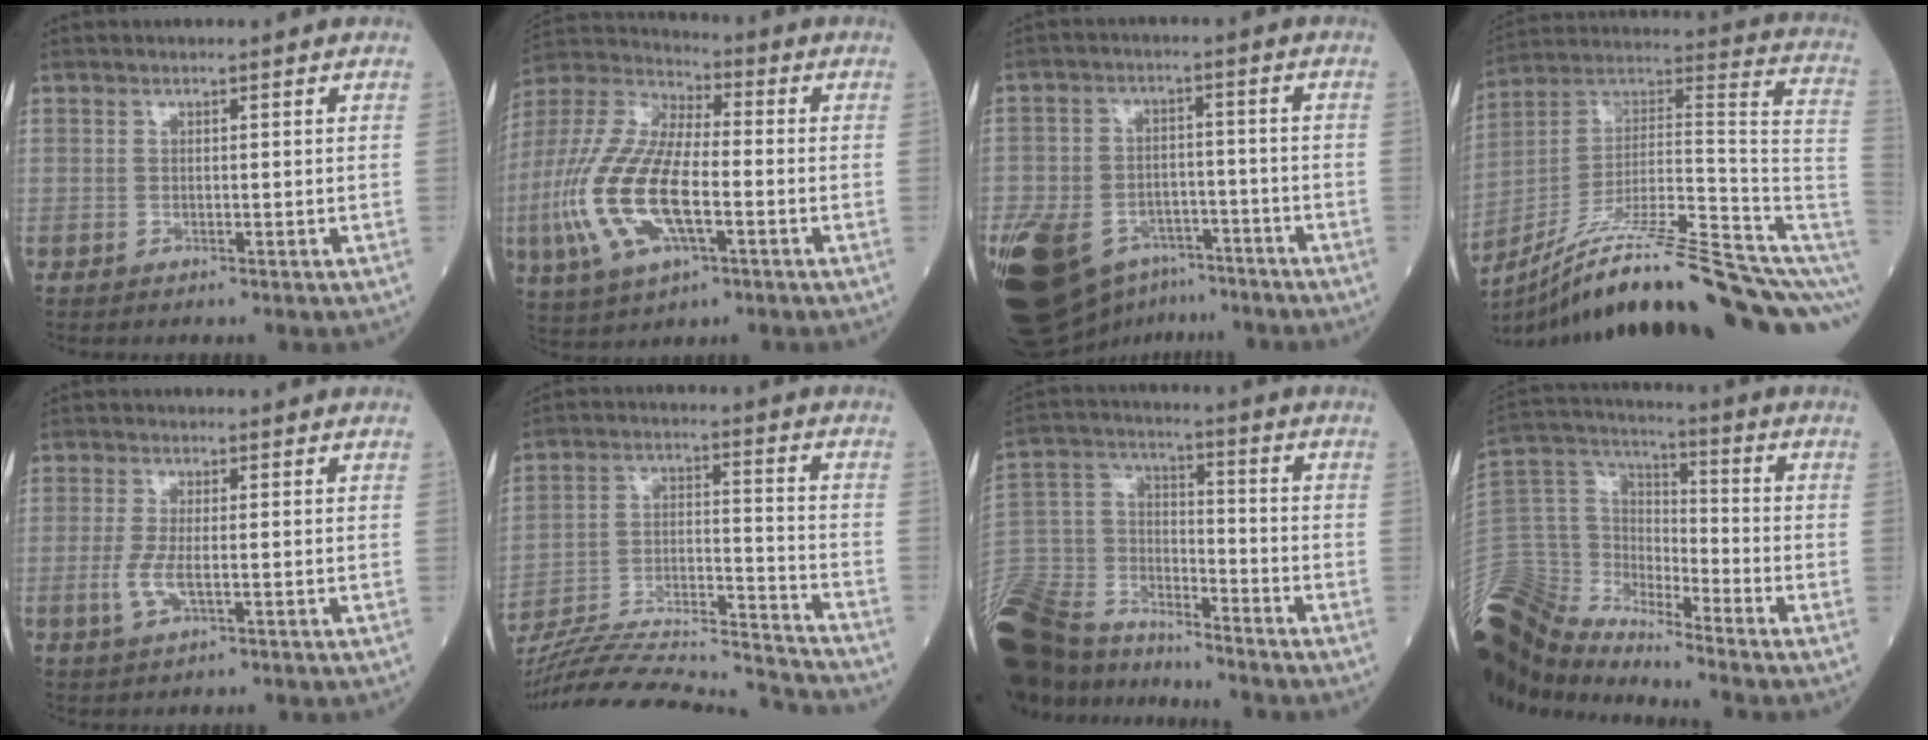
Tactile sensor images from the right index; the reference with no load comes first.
{"total": 17.2, "force": [-4.1, 6.3, 15.5], "torque": [-0.346, -0.005, -0.081]}
{"total": 22.2, "force": [-12.6, 13.9, 12.0], "torque": [-0.319, -0.008, -0.198]}
{"total": 25.7, "force": [-16.9, 3.1, 19.1], "torque": [-0.202, 0.050, -0.266]}
{"total": 3.7, "force": [-0.8, 1.0, 3.5], "torque": [-0.079, -0.006, -0.015]}
{"total": 24.0, "force": [-22.7, 0.4, 7.6], "torque": [-0.132, -0.001, -0.349]}
{"total": 20.1, "force": [-18.1, 5.7, 6.8], "torque": [-0.180, -0.001, -0.332]}
{"total": 19.3, "force": [-17.4, 4.4, 7.1], "torque": [-0.168, 0.036, -0.321]}